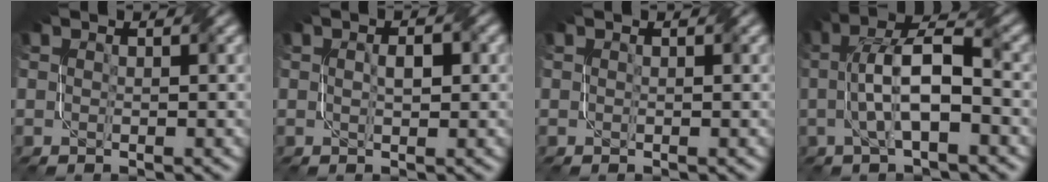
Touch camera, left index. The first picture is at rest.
{"total": 1.6, "force": [0.2, 0.7, 1.4], "torque": [-0.018, 0.006, 0.008]}
{"total": 0.0}
{"total": 7.1, "force": [-0.6, 2.2, 6.7], "torque": [-0.117, 0.022, -0.010]}